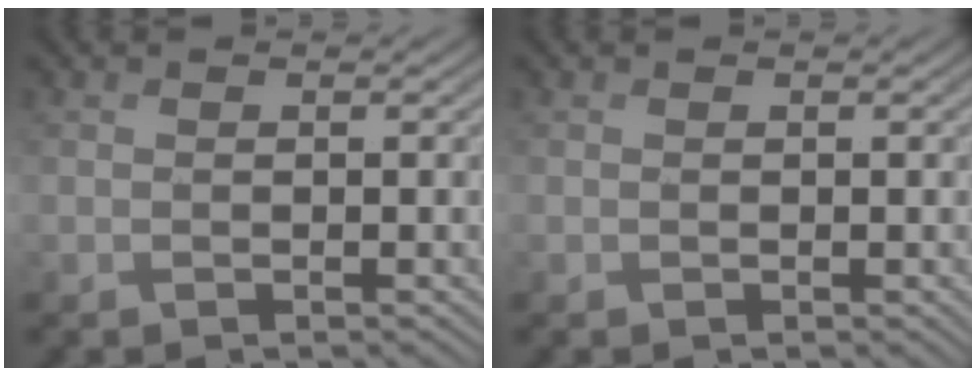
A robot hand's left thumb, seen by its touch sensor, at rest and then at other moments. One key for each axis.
{"total": 0.0}